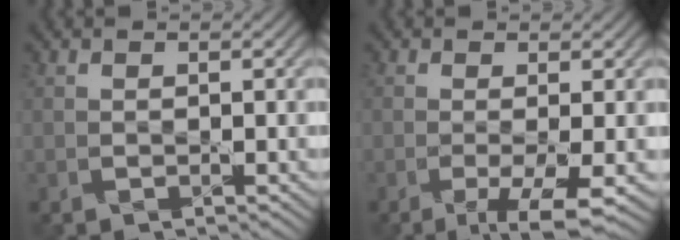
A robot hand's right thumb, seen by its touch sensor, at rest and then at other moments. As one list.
[{"total": 5.2, "force": [-2.1, 1.1, 4.6], "torque": [-0.086, -0.002, -0.034]}]